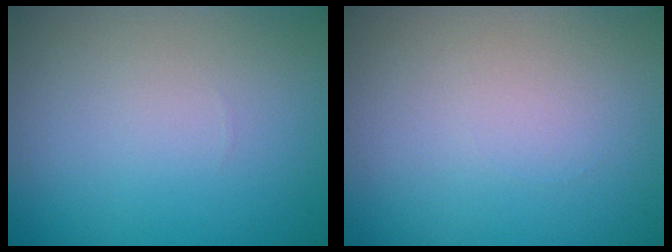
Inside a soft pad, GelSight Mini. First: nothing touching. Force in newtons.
{"total": 0.0}